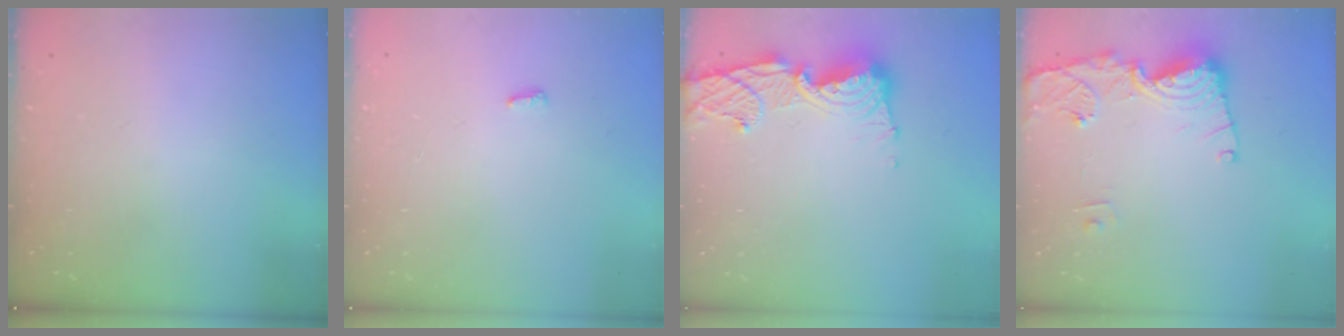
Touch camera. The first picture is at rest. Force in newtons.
{"total": 2.8, "press": 2.8, "slide": 0.5}
{"total": 13.3, "press": 13.2, "slide": 1.6}
{"total": 13.6, "press": 13.5, "slide": 1.8}